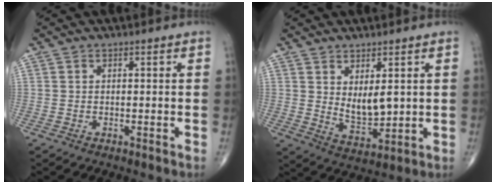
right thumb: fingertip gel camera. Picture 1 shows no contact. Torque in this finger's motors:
{"motor_torque": [0.05, 0.05, 0.10, 0.08, 0.01]}